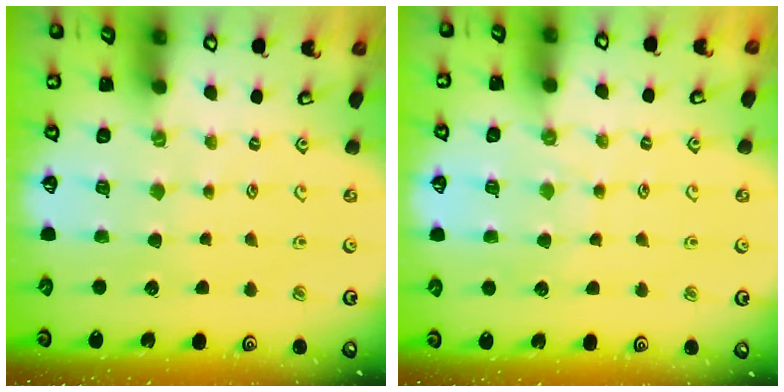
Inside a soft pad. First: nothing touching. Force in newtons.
{"total": 4.5, "press": 4.5, "slide": 0.6}